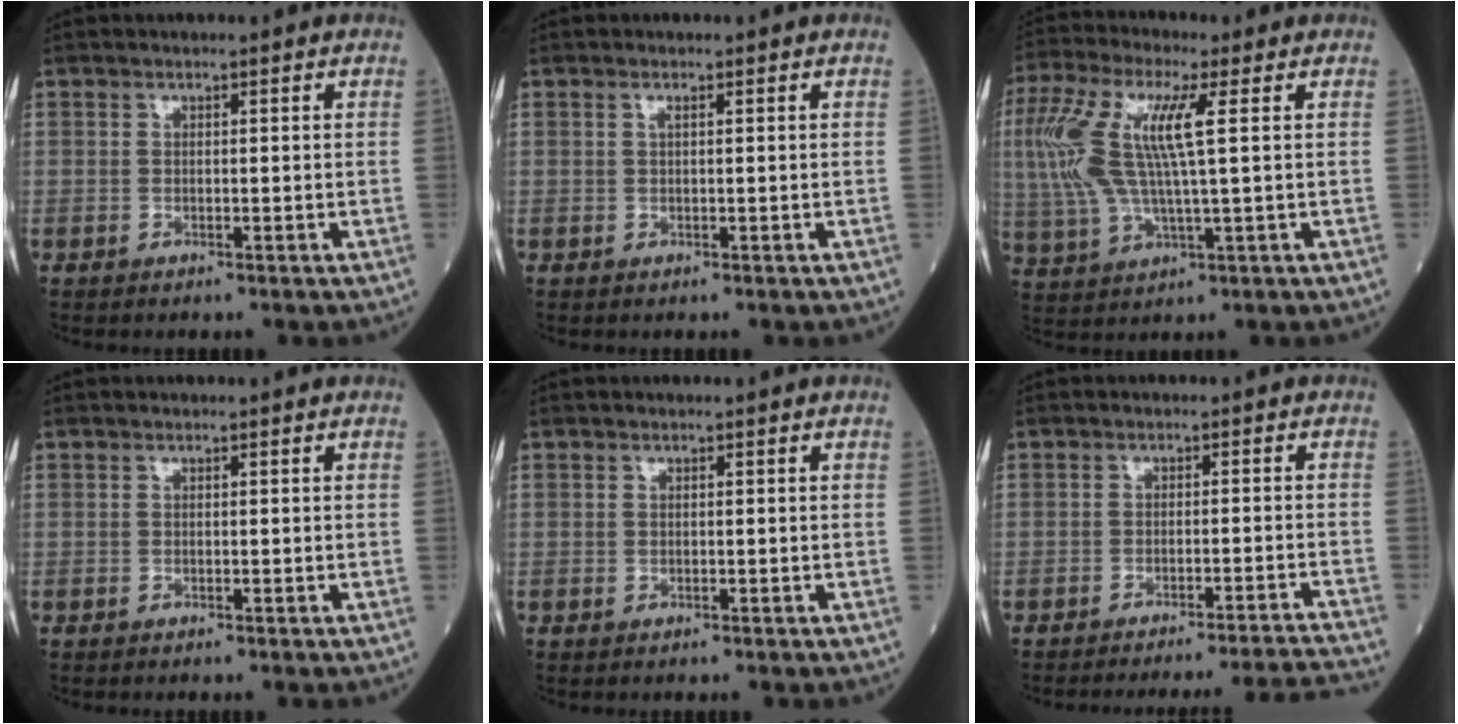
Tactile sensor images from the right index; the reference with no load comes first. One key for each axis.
{"total": 0.6, "fx": 0.2, "fy": 0.0, "fz": 0.5, "tx": -0.015, "ty": 0.001, "tz": 0.003}
{"total": 14.1, "fx": 2.9, "fy": 2.8, "fz": 13.5, "tx": -0.314, "ty": 0.022, "tz": 0.052}
{"total": 0.0}
{"total": 0.0}
{"total": 13.8, "fx": -13.3, "fy": -2.7, "fz": 2.5, "tx": -0.005, "ty": -0.016, "tz": -0.162}